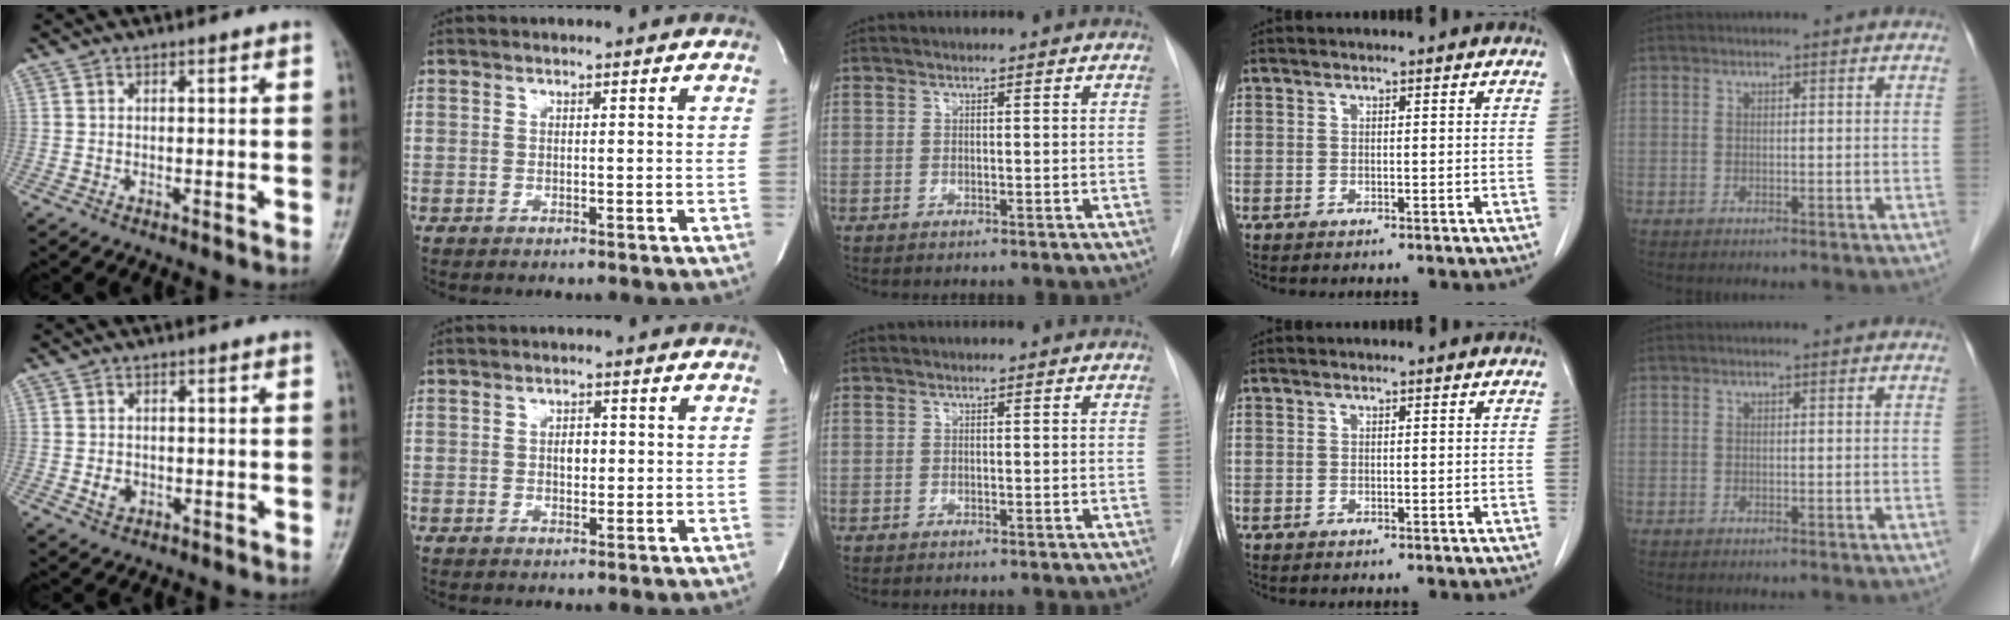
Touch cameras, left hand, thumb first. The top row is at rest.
{"thumb": {"total": 2.4, "force": [-0.4, 2.0, 1.2], "torque": [-0.013, 0.001, -0.004]}, "index": {"total": 2.1, "force": [-0.1, 1.3, 1.7], "torque": [-0.027, -0.001, -0.001]}}